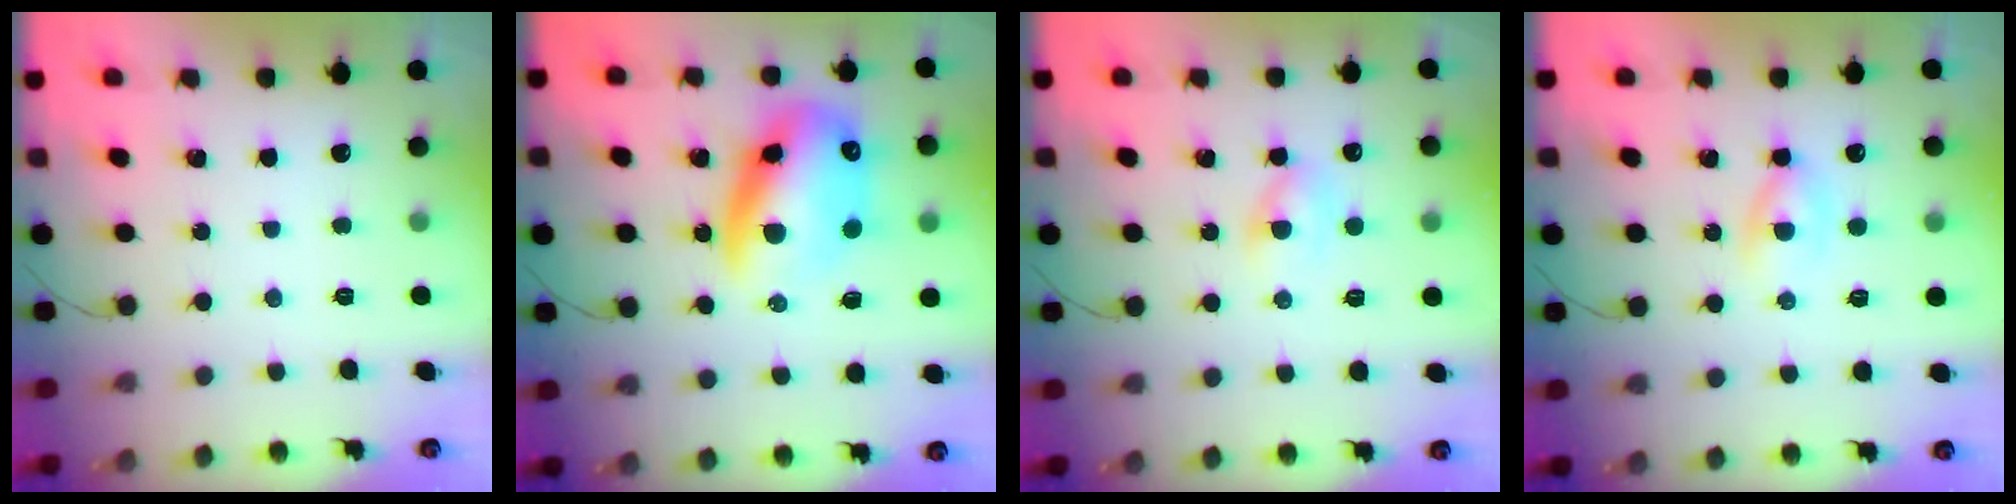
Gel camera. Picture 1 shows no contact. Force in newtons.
{"total": 18.6, "press": 17.9, "slide": 4.8}
{"total": 2.5, "press": 2.3, "slide": 0.9}
{"total": 2.6, "press": 2.4, "slide": 1.0}